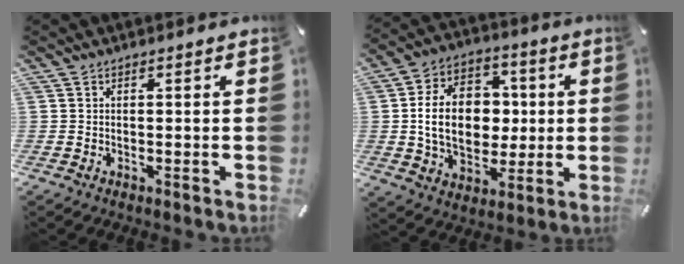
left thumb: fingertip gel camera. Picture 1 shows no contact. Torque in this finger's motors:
{"motor_torque": [2.51, 2.49, 0.98, -0.66, 0.59]}